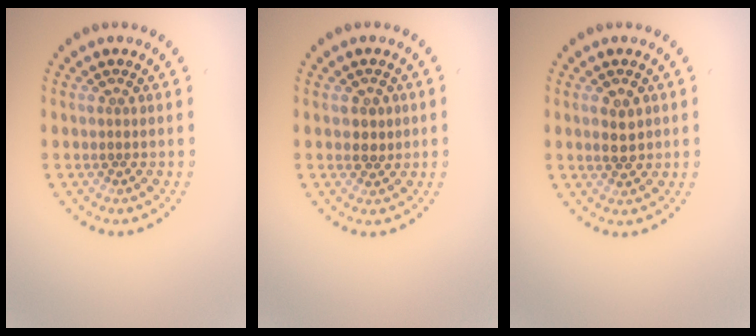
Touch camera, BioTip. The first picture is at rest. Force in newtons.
{"total": 1.3, "press": 1.2, "slide": 0.5}
{"total": 2.2, "press": 2.2, "slide": 0.3}